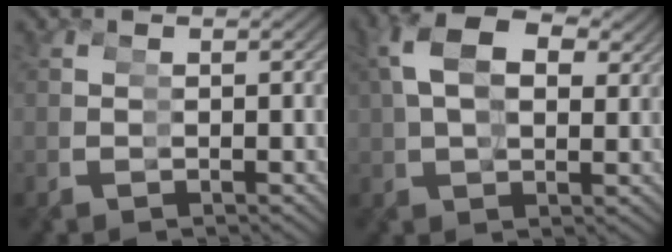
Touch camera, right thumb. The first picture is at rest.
{"total": 4.1, "force": [2.5, 2.3, 2.3], "torque": [-0.045, 0.015, 0.038]}